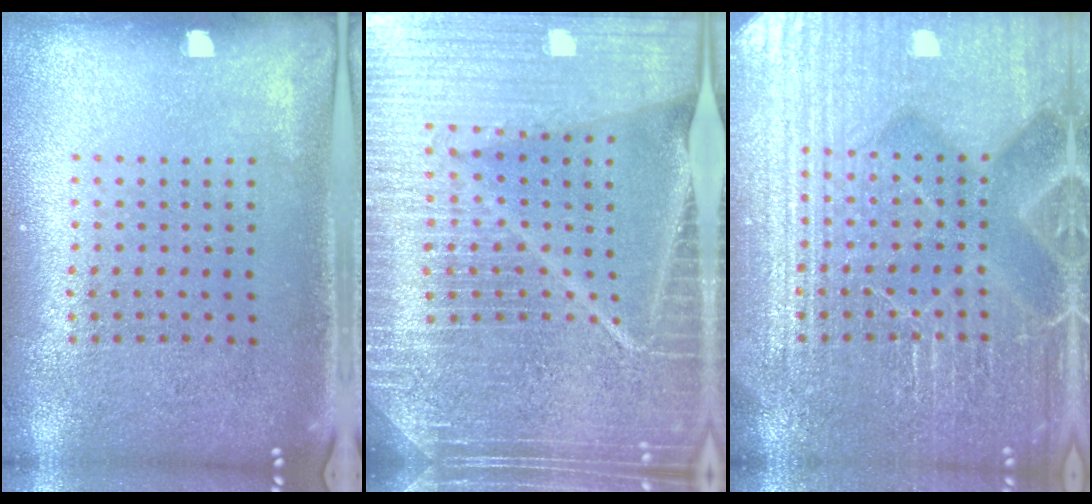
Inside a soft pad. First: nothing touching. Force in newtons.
{"total": 6.7, "press": 5.8, "slide": 3.4}
{"total": 7.5, "press": 7.5, "slide": 1.0}